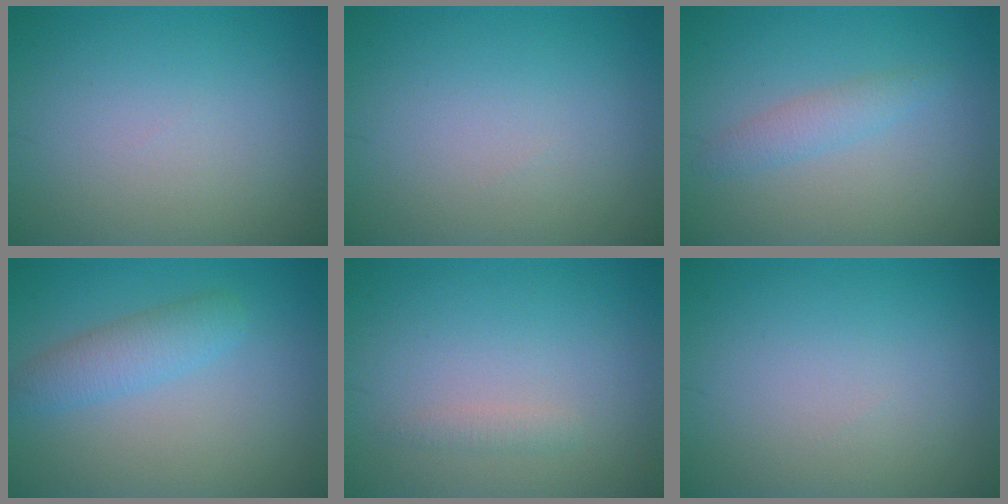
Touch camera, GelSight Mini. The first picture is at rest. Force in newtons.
{"total": 0.0}
{"total": 1.8, "press": 1.8, "slide": 0.1}
{"total": 3.0, "press": 3.0, "slide": 0.1}
{"total": 0.9, "press": 0.9, "slide": 0.0}
{"total": 0.0}